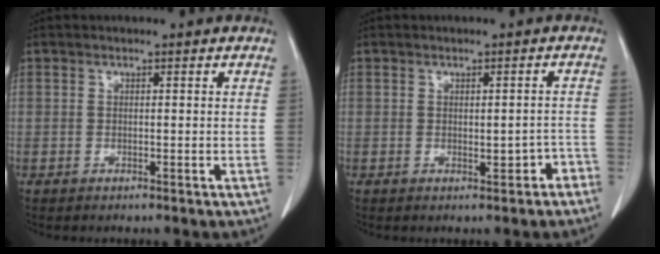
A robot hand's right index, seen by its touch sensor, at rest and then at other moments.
{"total": 2.4, "force": [-1.1, 1.0, 1.9], "torque": [-0.024, 0.004, -0.011]}